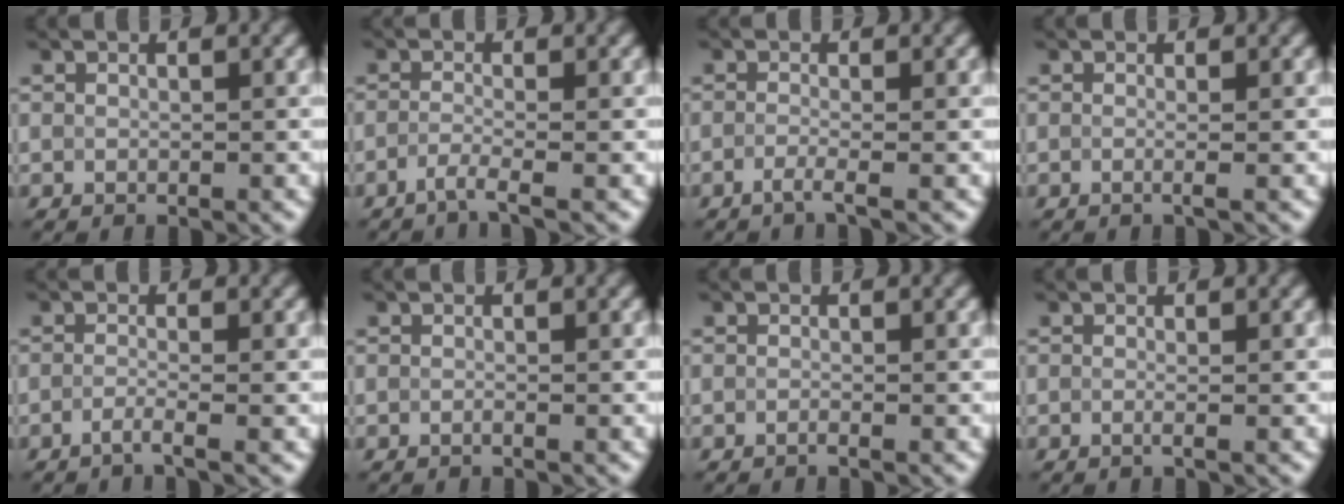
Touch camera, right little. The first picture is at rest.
{"total": 2.0, "force": [-1.9, -0.3, 0.4], "torque": [-0.010, -0.002, -0.042]}
{"total": 1.6, "force": [-1.6, -0.2, 0.5], "torque": [-0.008, -0.004, -0.031]}
{"total": 0.8, "force": [-0.5, 0.2, 0.6], "torque": [-0.005, -0.006, -0.022]}
{"total": 1.6, "force": [-1.6, -0.3, 0.3], "torque": [-0.005, -0.002, -0.033]}
{"total": 0.7, "force": [-0.7, -0.2, -0.1], "torque": [0.001, -0.010, -0.011]}
{"total": 0.9, "force": [-0.9, -0.2, -0.1], "torque": [0.001, -0.008, -0.013]}
{"total": 0.6, "force": [-0.6, 0.0, 0.3], "torque": [-0.006, -0.008, -0.015]}